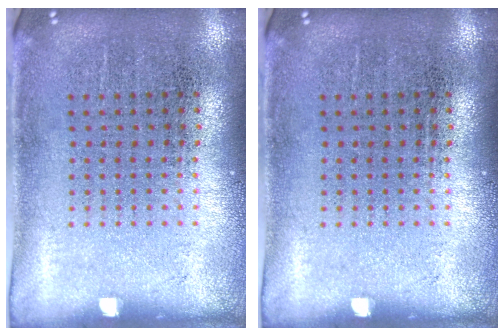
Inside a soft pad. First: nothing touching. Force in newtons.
{"total": 0.0}